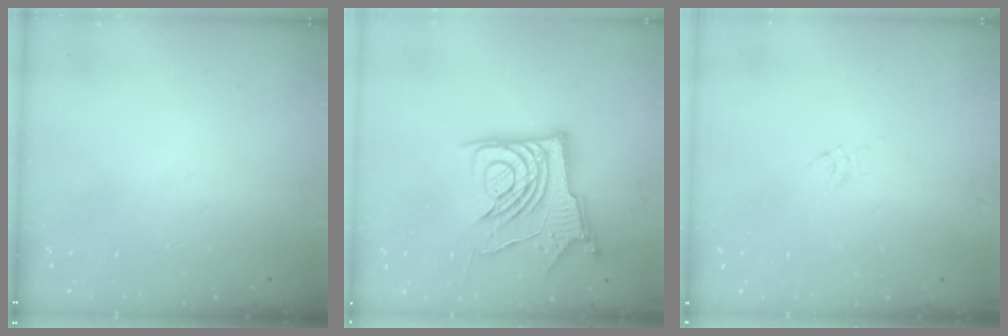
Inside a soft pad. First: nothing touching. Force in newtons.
{"total": 14.4, "press": 14.3, "slide": 1.5}
{"total": 2.7, "press": 2.5, "slide": 0.9}